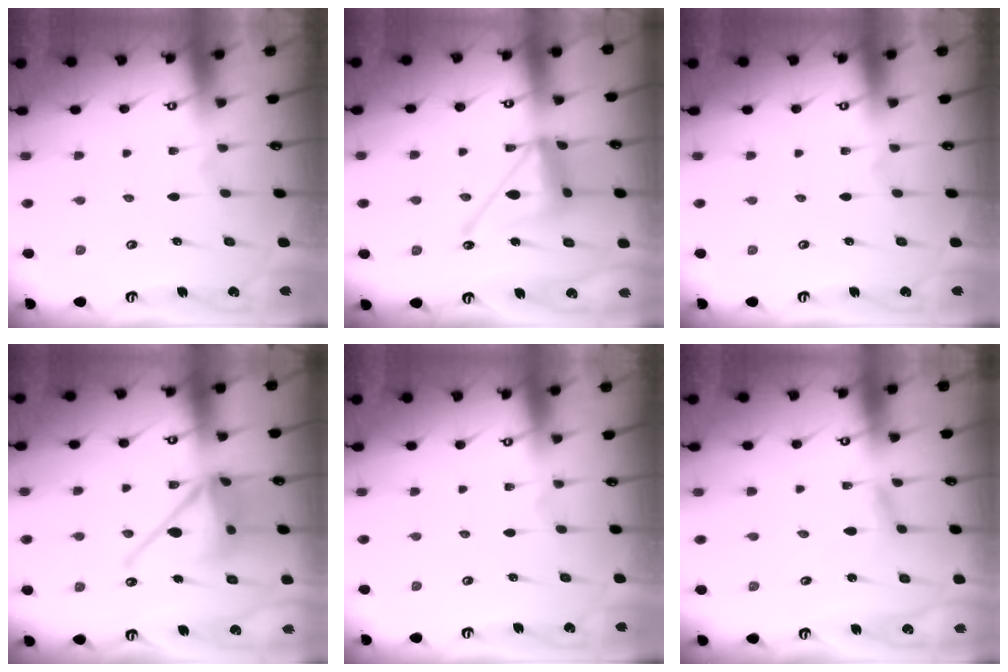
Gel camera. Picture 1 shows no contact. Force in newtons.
{"total": 14.4, "press": 14.4, "slide": 1.4}
{"total": 0.0}
{"total": 16.3, "press": 16.2, "slide": 2.1}
{"total": 0.0}
{"total": 1.6, "press": 1.5, "slide": 0.1}